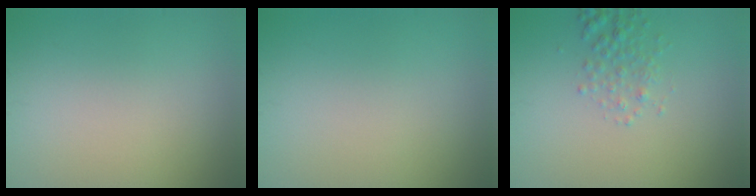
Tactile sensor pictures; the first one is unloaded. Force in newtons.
{"total": 0.0}
{"total": 1.7, "press": 1.7, "slide": 0.1}